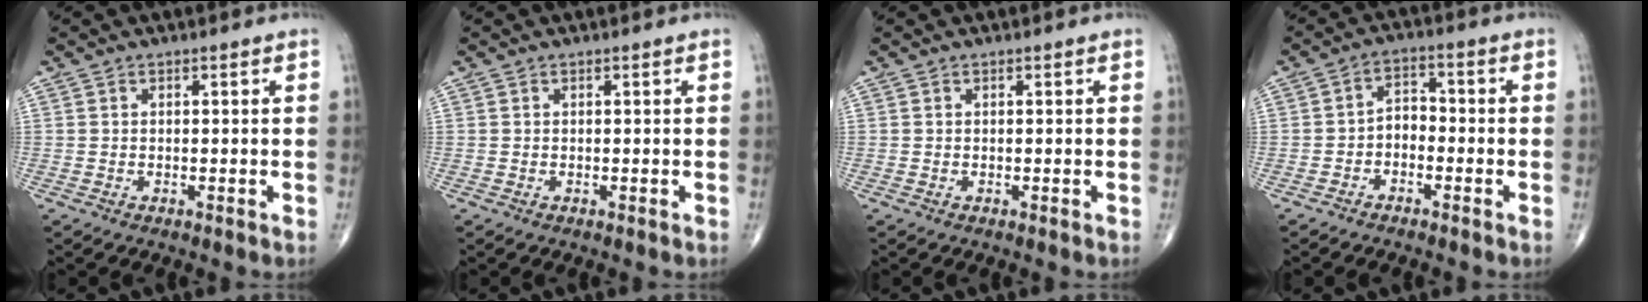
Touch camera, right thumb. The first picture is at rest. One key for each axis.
{"total": 0.0}
{"total": 0.0}
{"total": 4.0, "fx": -1.8, "fy": 2.7, "fz": 2.3, "tx": -0.026, "ty": 0.030, "tz": -0.043}